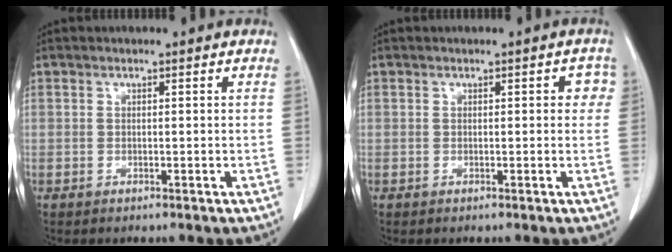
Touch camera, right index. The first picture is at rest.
{"total": 2.1, "force": [0.4, 1.1, 1.8], "torque": [-0.009, 0.010, 0.000]}